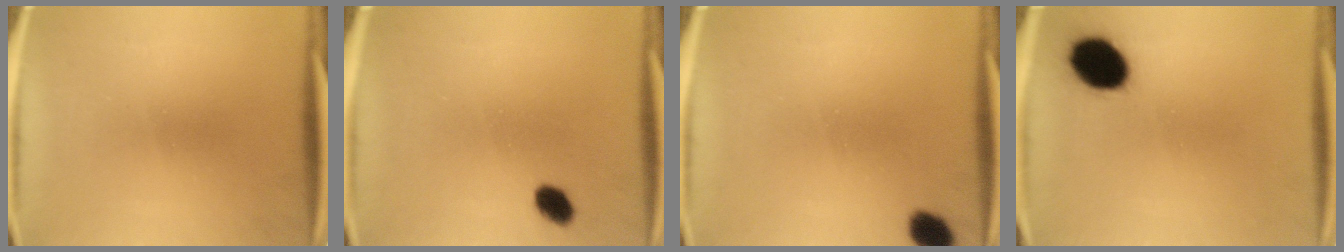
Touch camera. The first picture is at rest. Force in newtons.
{"total": 3.3}
{"total": 4.3}
{"total": 11.7}